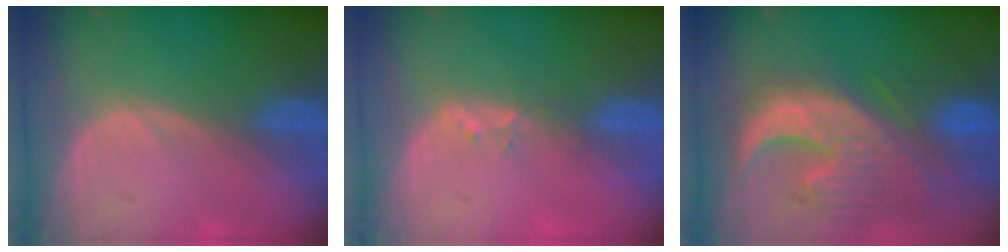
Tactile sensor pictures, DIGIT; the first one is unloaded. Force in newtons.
{"total": 1.7, "press": 1.5, "slide": 0.9}
{"total": 12.9, "press": 11.2, "slide": 6.4}